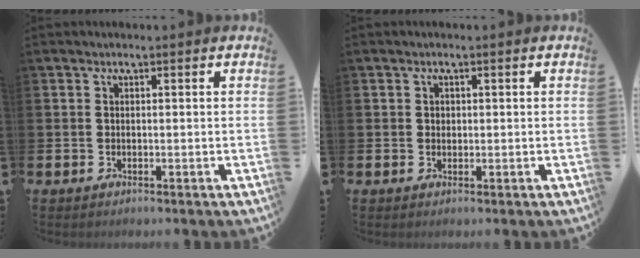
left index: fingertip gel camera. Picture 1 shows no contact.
{"total": 0.9, "force": [0.4, 0.7, 0.3], "torque": [0.003, 0.004, 0.004]}